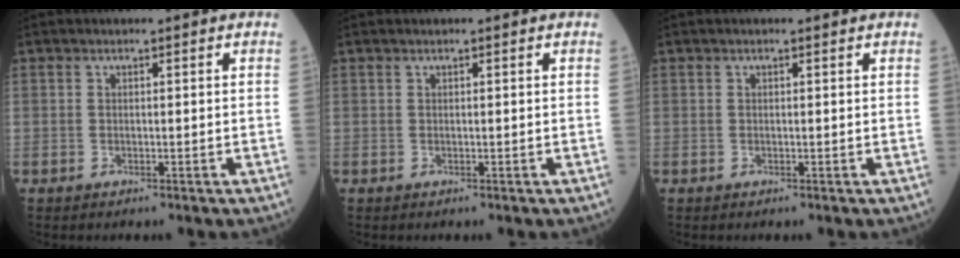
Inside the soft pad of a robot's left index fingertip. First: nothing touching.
{"total": 0.0}
{"total": 0.0}